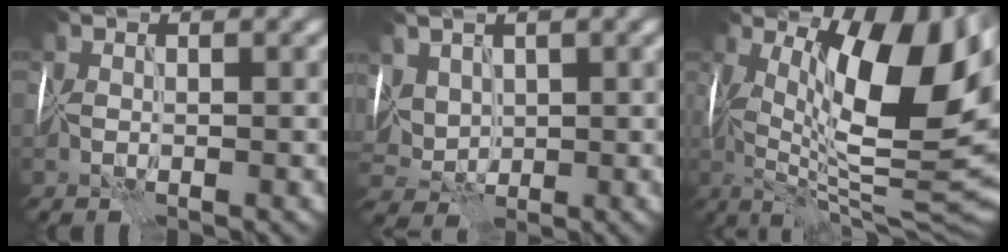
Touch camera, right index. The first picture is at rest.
{"total": 3.0, "force": [1.4, 2.4, 1.2], "torque": [-0.039, 0.001, 0.034]}
{"total": 16.5, "force": [3.5, 6.1, 15.0], "torque": [-0.204, 0.009, 0.065]}